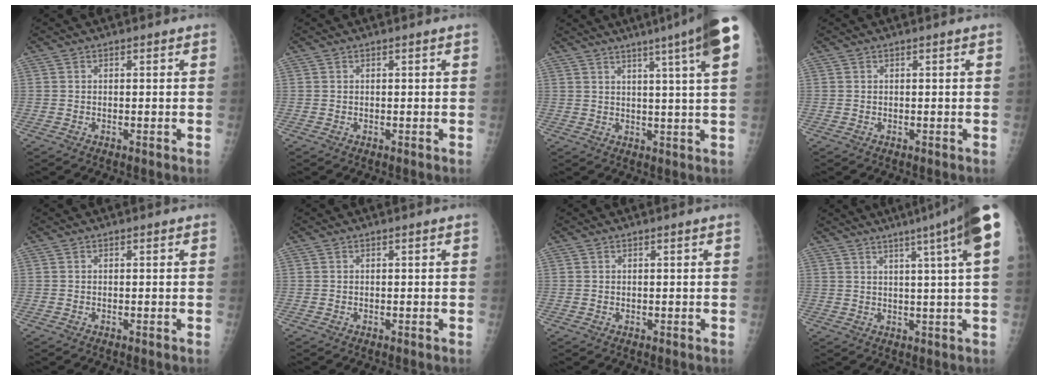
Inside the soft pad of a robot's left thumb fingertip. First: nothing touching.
{"total": 0.0}
{"total": 13.4, "force": [7.5, -0.3, 11.2], "torque": [-0.153, -0.013, 0.085]}
{"total": 0.0}
{"total": 0.0}
{"total": 0.0}
{"total": 0.0}
{"total": 12.7, "force": [6.1, -0.6, 11.1], "torque": [-0.154, 0.000, 0.075]}